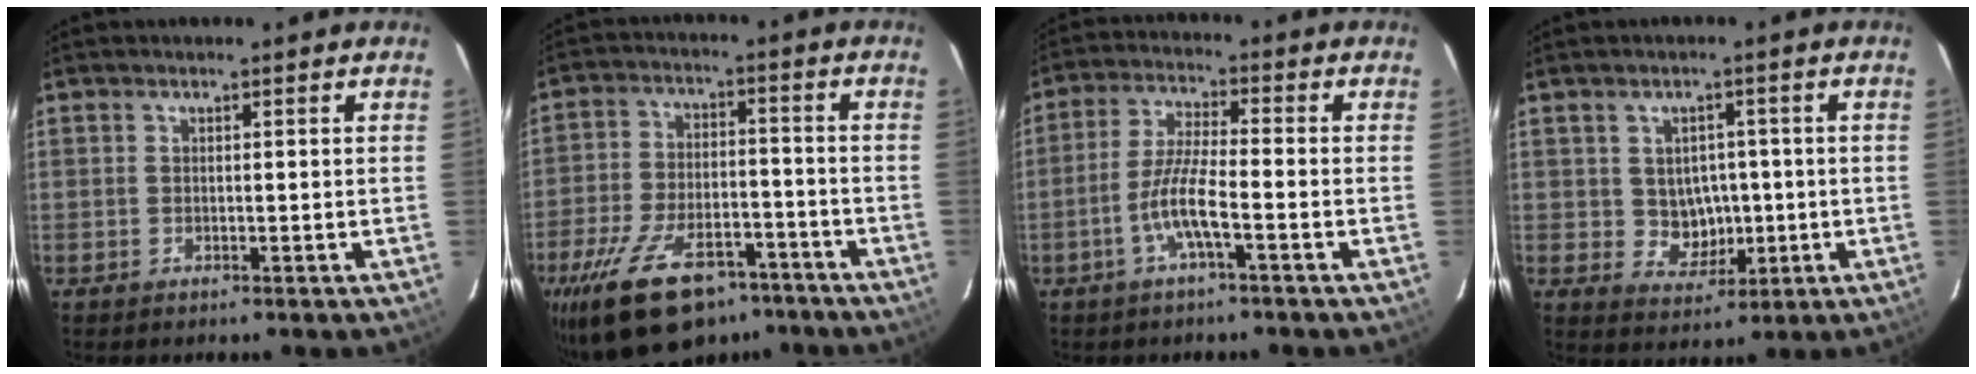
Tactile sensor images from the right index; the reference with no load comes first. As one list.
[{"total": 20.8, "force": [-14.2, 9.8, 11.6], "torque": [-0.247, -0.023, -0.223]}, {"total": 6.8, "force": [-3.1, 0.5, 6.1], "torque": [-0.128, 0.001, -0.059]}, {"total": 5.8, "force": [0.0, 5.4, 2.0], "torque": [-0.040, 0.009, 0.016]}]